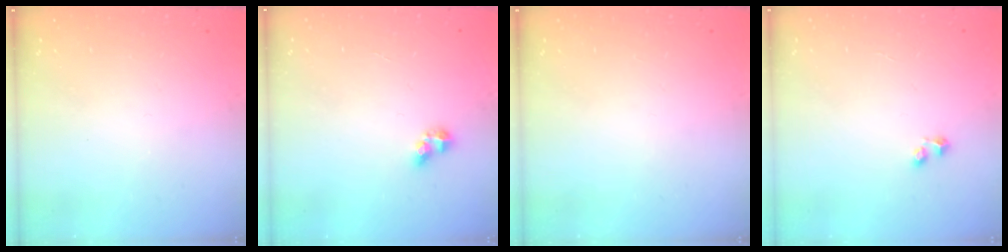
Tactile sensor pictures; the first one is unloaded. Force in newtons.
{"total": 3.6, "press": 3.4, "slide": 1.1}
{"total": 0.0}
{"total": 1.6, "press": 1.4, "slide": 0.6}